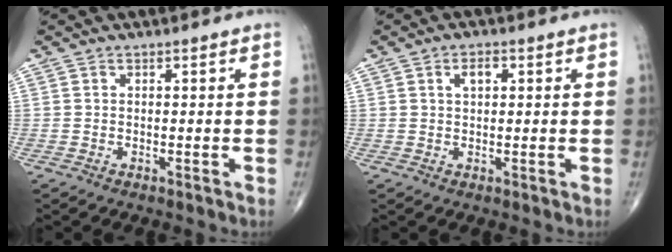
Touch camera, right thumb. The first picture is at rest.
{"total": 2.6, "force": [0.9, 1.5, 2.0], "torque": [-0.027, 0.003, 0.013]}